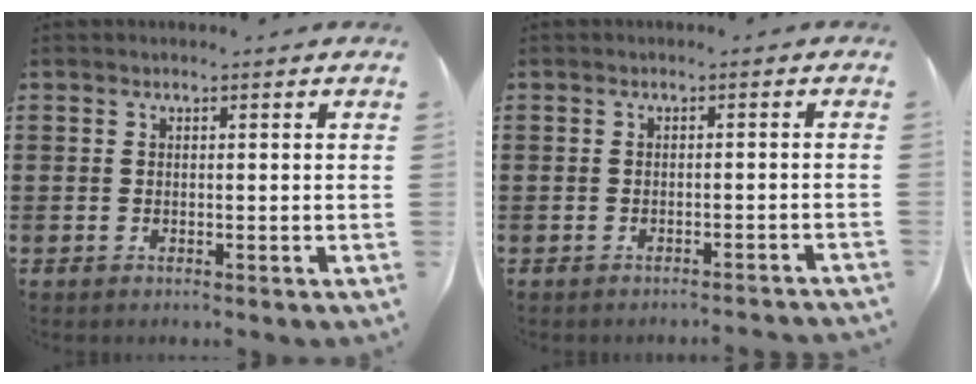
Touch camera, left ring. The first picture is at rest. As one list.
[{"total": 1.3, "force": [-1.2, -0.2, 0.4], "torque": [-0.006, 0.001, -0.023]}]